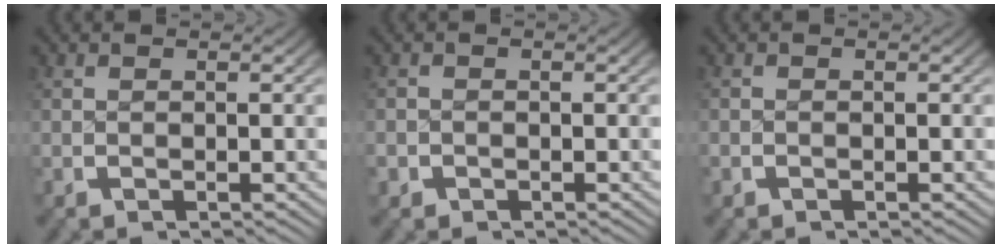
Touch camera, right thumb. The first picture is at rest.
{"total": 1.5, "force": [-0.9, 1.2, 0.1], "torque": [-0.006, -0.011, -0.015]}
{"total": 0.6, "force": [-0.4, 0.4, -0.1], "torque": [-0.001, -0.005, -0.008]}